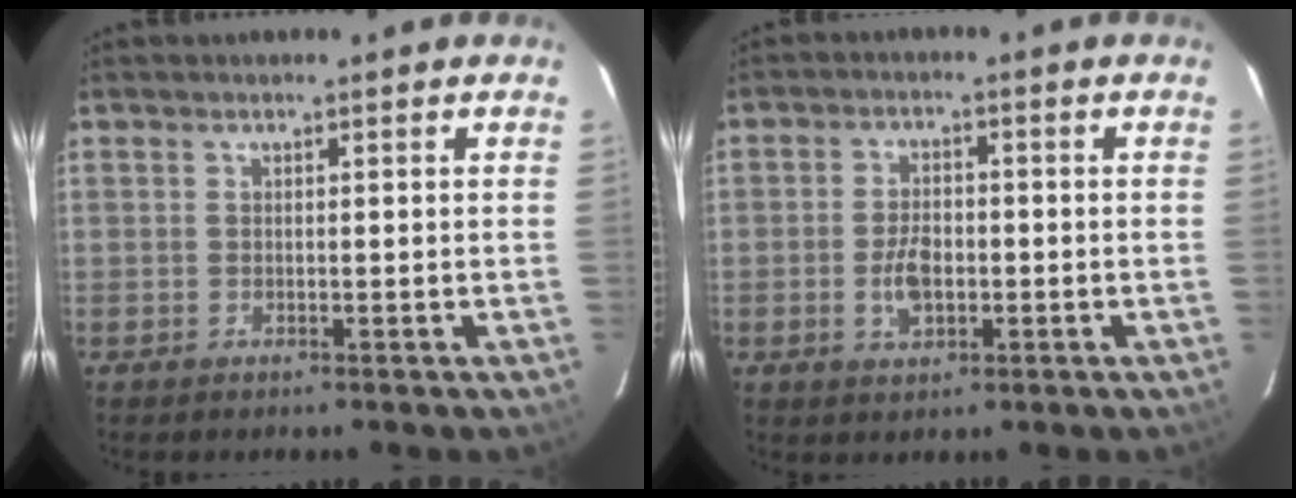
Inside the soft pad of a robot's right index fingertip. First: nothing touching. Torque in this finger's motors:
{"motor_torque": [0.90, 0.17, 0.17, 0.08]}